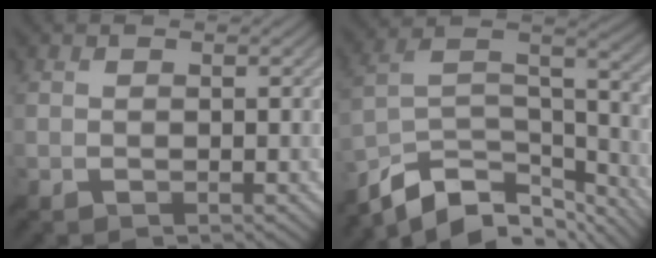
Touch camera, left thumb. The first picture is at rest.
{"total": 13.0, "force": [-9.4, 6.1, 6.5], "torque": [-0.159, -0.004, -0.160]}